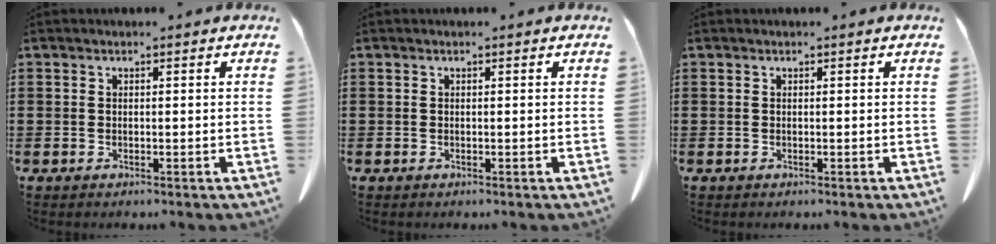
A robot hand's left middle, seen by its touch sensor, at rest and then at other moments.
{"total": 0.0}
{"total": 0.0}